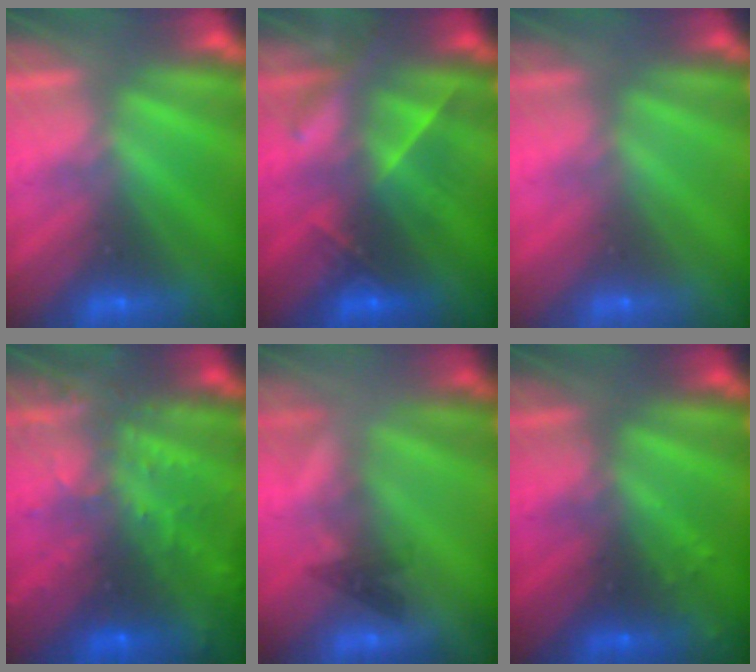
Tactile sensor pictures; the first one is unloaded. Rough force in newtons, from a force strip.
{"total": 2.8}
{"total": 2.9}
{"total": 7.0}
{"total": 2.2}
{"total": 2.9}